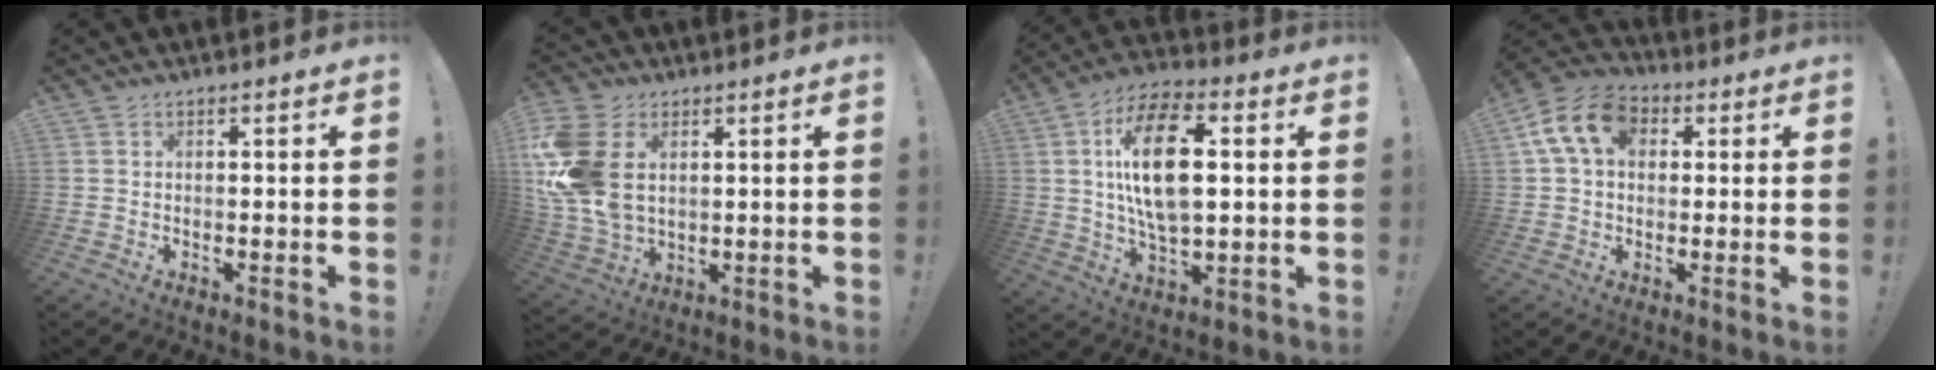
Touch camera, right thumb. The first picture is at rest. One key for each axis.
{"total": 18.2, "fx": 3.6, "fy": 12.5, "fz": 12.7, "tx": -0.270, "ty": -0.010, "tz": 0.071}
{"total": 18.4, "fx": 3.1, "fy": 9.6, "fz": 15.4, "tx": -0.276, "ty": 0.005, "tz": 0.046}
{"total": 13.5, "fx": 4.0, "fy": 9.5, "fz": 8.7, "tx": -0.152, "ty": 0.004, "tz": 0.079}